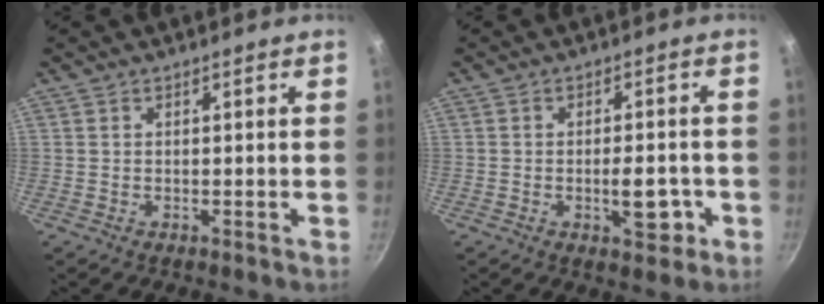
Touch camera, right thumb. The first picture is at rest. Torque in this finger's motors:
{"motor_torque": [1.71, 0.06, 1.07, -0.85, 0.07]}